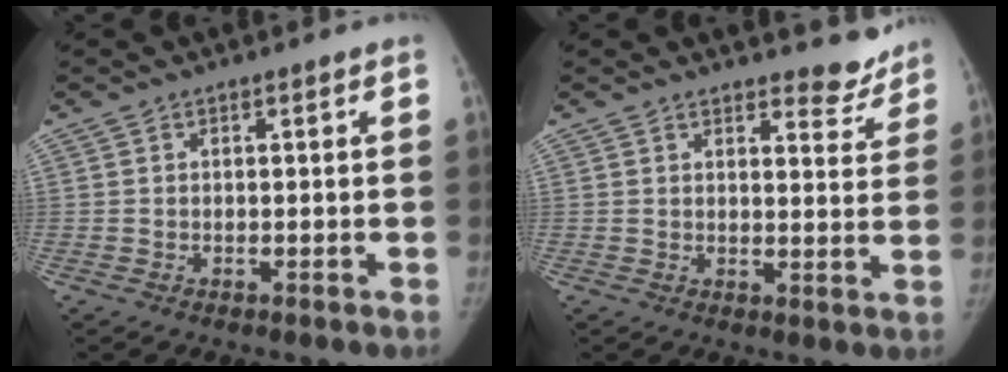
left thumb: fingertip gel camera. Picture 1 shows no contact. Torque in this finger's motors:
{"motor_torque": [0.39, -0.26, 0.43, -0.09, 0.06]}